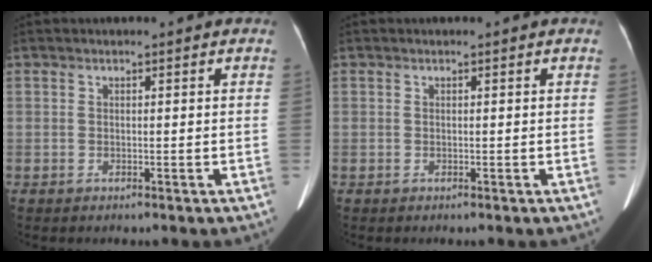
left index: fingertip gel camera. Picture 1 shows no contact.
{"total": 0.0}